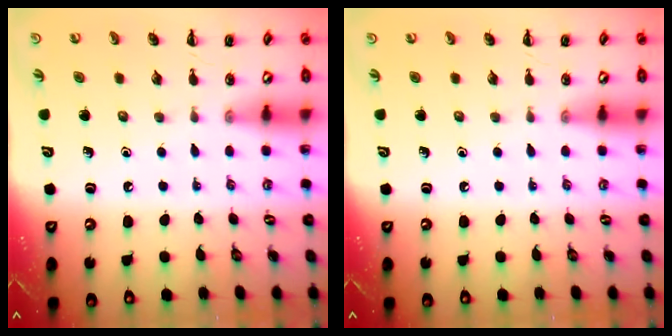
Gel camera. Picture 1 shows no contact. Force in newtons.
{"total": 0.0}